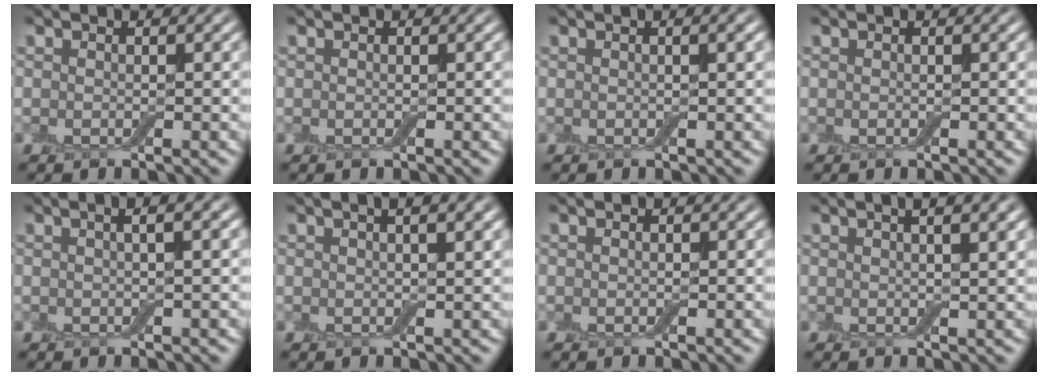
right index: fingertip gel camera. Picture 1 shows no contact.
{"total": 0.0}
{"total": 1.2, "force": [0.4, 0.2, 1.1], "torque": [-0.017, 0.004, 0.001]}
{"total": 0.0}
{"total": 3.9, "force": [1.4, 1.6, 3.2], "torque": [-0.020, 0.013, -0.008]}
{"total": 3.7, "force": [1.8, 1.3, 3.0], "torque": [-0.019, 0.008, 0.009]}
{"total": 0.0}
{"total": 4.9, "force": [2.5, 1.9, 3.8], "torque": [-0.025, 0.021, 0.007]}